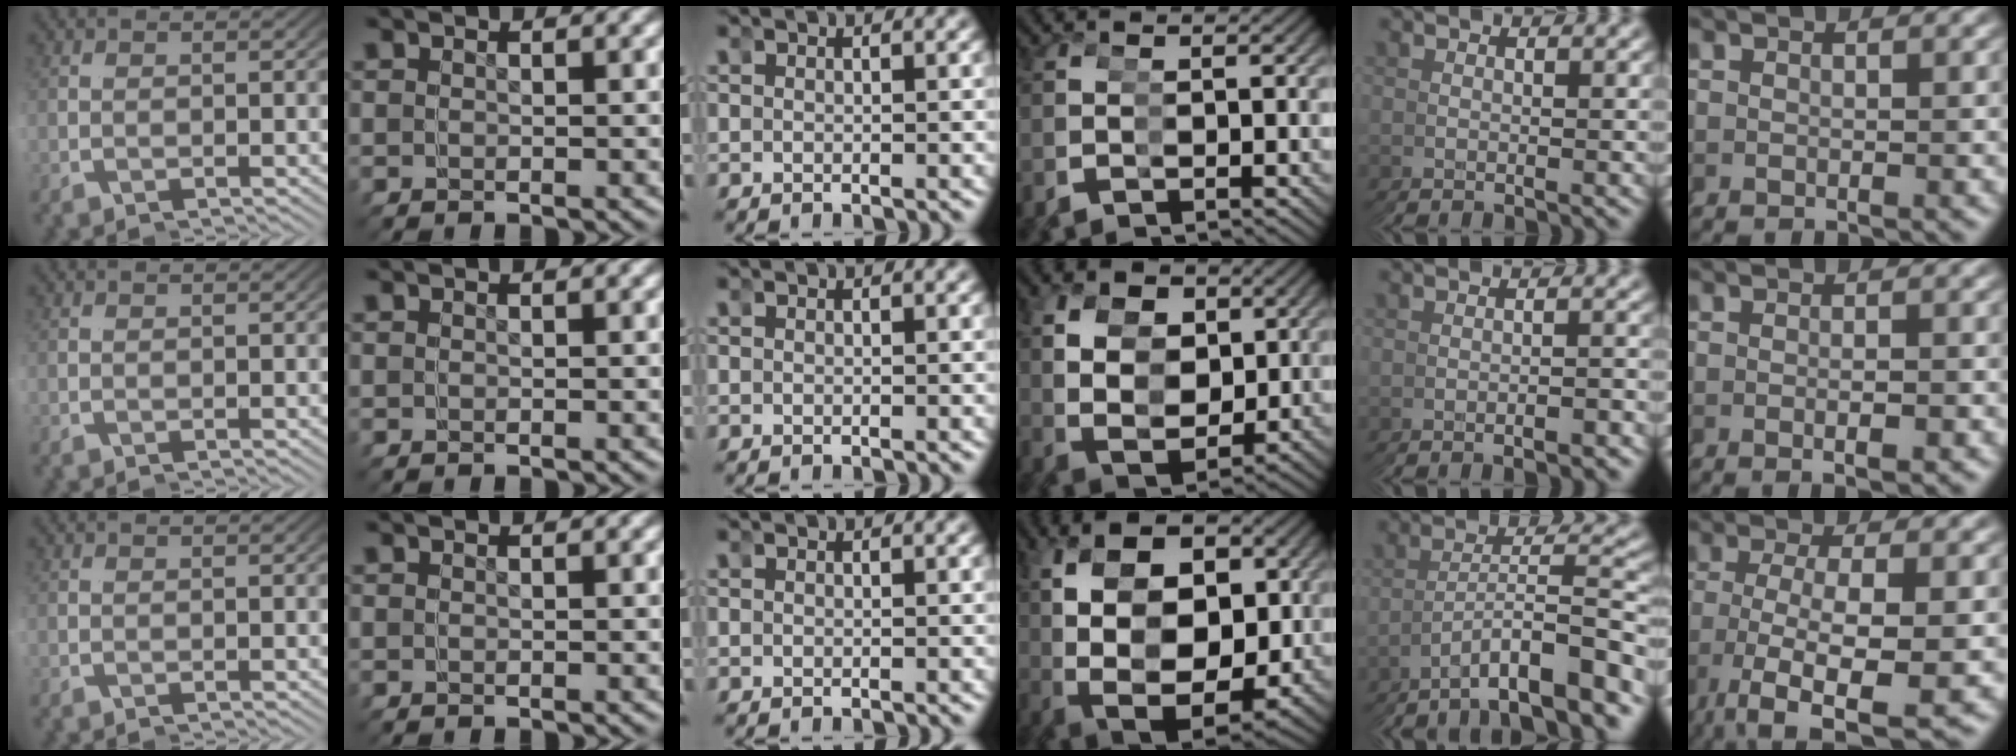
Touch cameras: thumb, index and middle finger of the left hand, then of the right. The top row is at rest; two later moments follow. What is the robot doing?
{"motion": "grasp_and_lifting", "object": "bandage"}